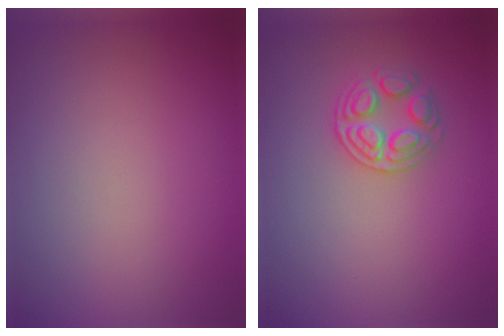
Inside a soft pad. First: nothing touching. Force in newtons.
{"total": 2.6, "press": 2.6, "slide": 0.4}